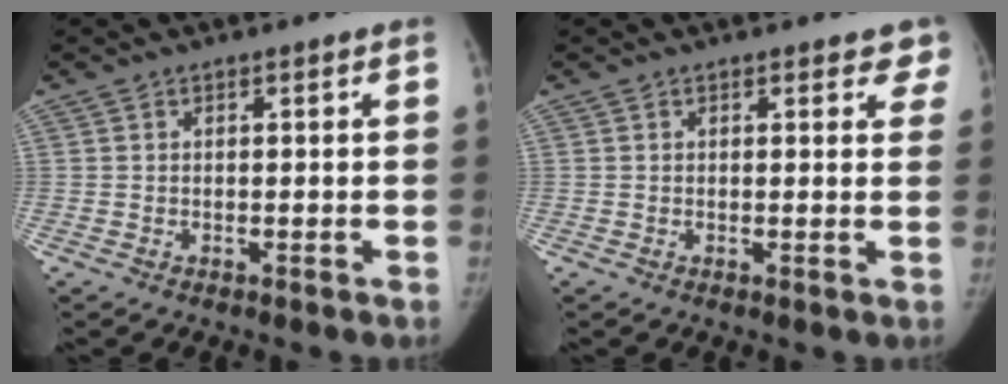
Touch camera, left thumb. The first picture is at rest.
{"total": 3.6, "force": [2.8, 1.6, 1.5], "torque": [0.019, -0.009, 0.020]}